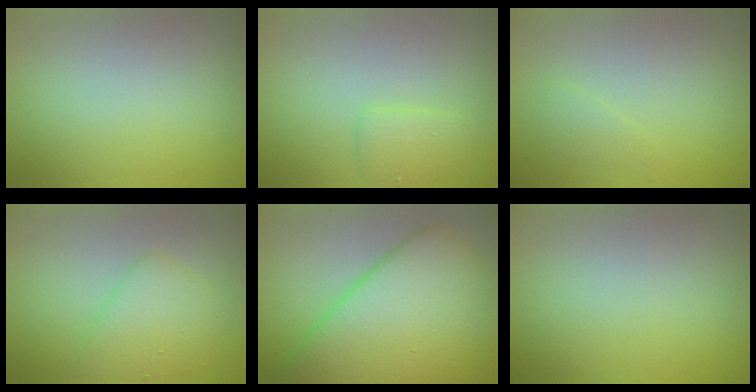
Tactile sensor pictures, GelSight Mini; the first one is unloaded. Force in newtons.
{"total": 1.8, "press": 1.8, "slide": 0.2}
{"total": 0.9, "press": 0.9, "slide": 0.1}
{"total": 3.7, "press": 3.7, "slide": 0.2}
{"total": 12.2, "press": 12.2, "slide": 0.5}
{"total": 0.0}